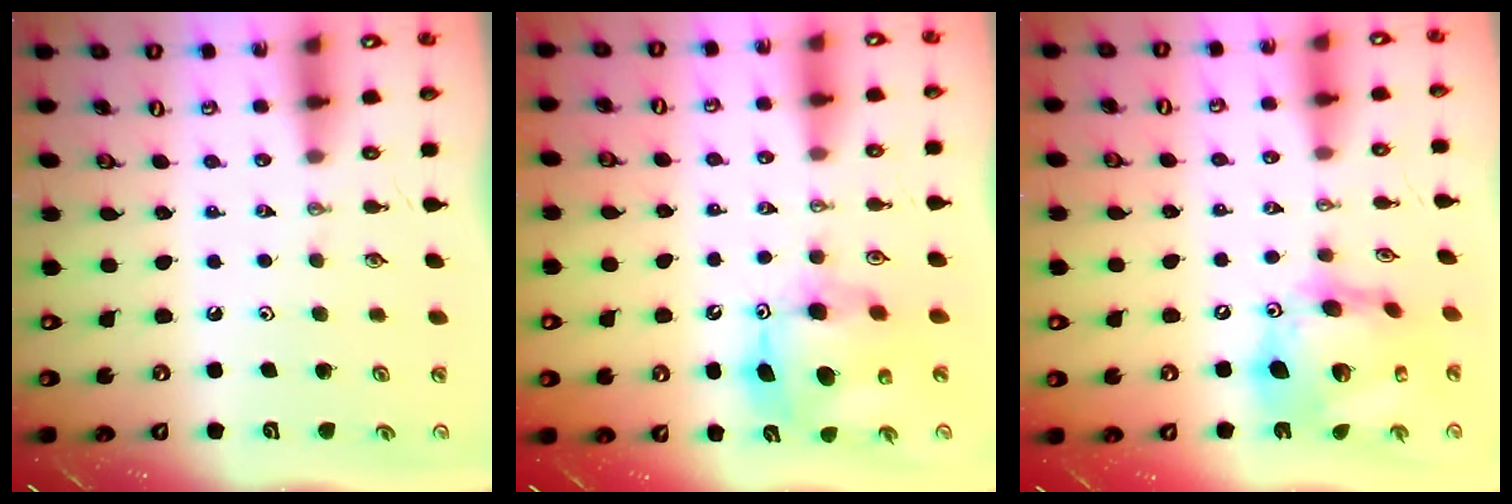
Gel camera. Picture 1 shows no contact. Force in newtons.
{"total": 11.7, "press": 11.6, "slide": 1.0}
{"total": 20.0, "press": 19.9, "slide": 2.2}